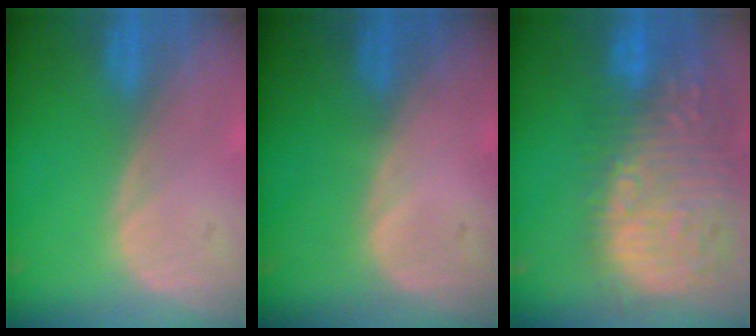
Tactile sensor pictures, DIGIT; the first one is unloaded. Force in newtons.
{"total": 0.0}
{"total": 15.5, "press": 12.7, "slide": 8.9}